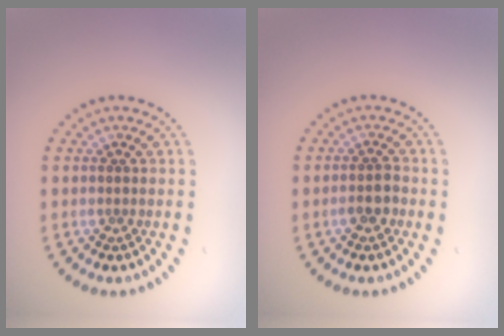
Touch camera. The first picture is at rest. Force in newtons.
{"total": 1.7, "press": 1.6, "slide": 0.6}